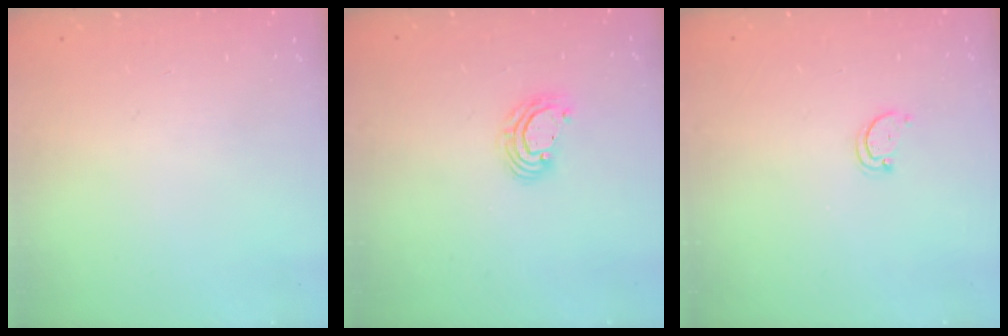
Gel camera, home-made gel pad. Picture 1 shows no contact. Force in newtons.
{"total": 5.1, "press": 5.1, "slide": 0.4}
{"total": 2.8, "press": 2.7, "slide": 0.3}